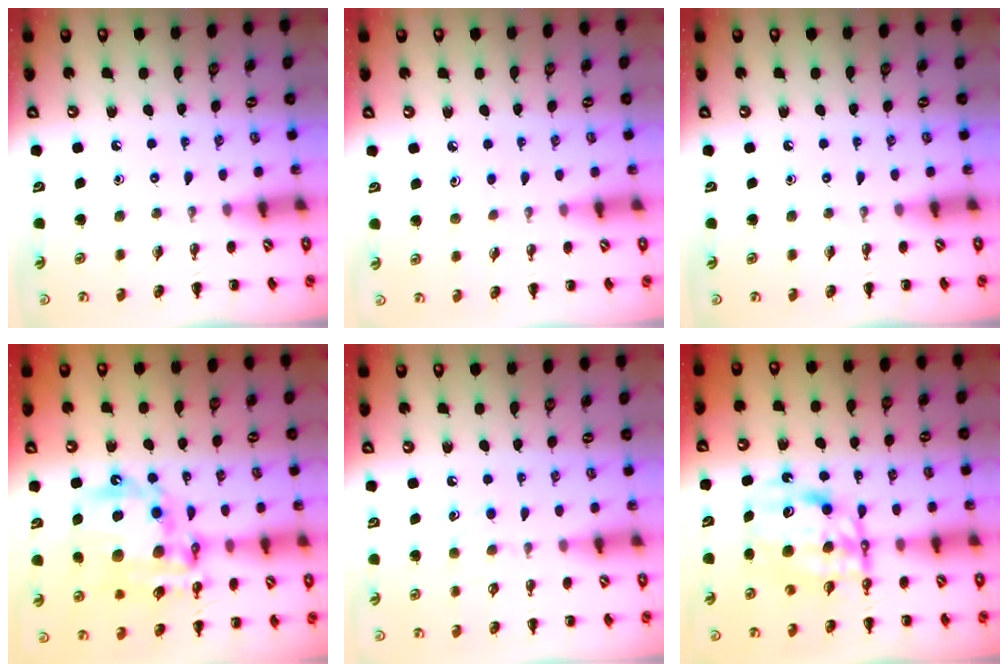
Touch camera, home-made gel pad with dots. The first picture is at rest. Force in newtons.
{"total": 3.7, "press": 3.5, "slide": 1.2}
{"total": 0.0}
{"total": 19.9, "press": 19.4, "slide": 4.5}
{"total": 4.2, "press": 4.0, "slide": 1.4}
{"total": 9.1, "press": 8.7, "slide": 2.7}